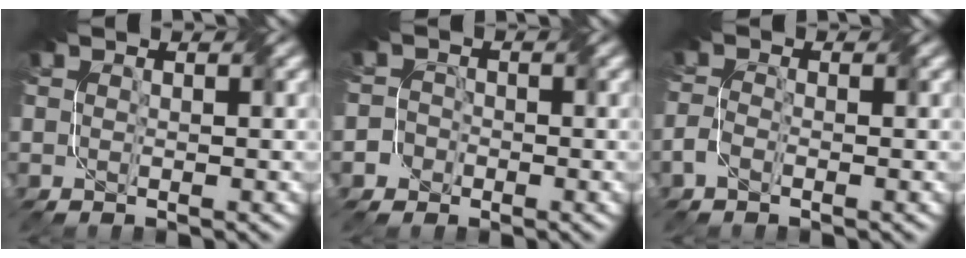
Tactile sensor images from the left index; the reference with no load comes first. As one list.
[{"total": 2.3, "force": [-1.7, 1.6, -0.2], "torque": [0.027, 0.009, -0.034]}, {"total": 1.6, "force": [-1.4, 0.3, 0.7], "torque": [-0.016, 0.005, -0.033]}]